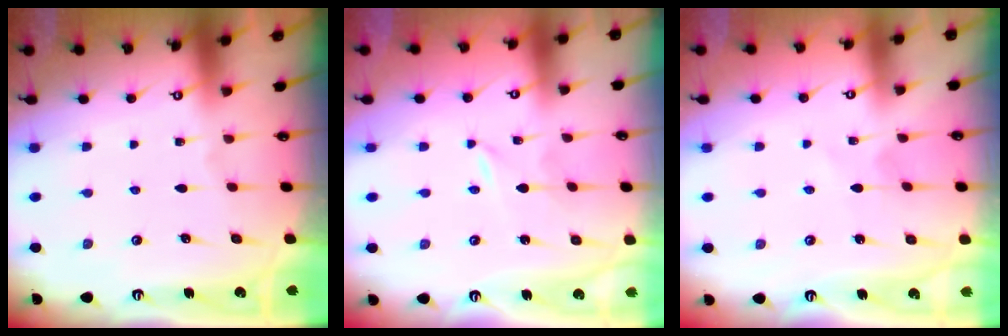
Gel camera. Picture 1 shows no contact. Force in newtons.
{"total": 0.0}
{"total": 2.5, "press": 2.5, "slide": 0.2}